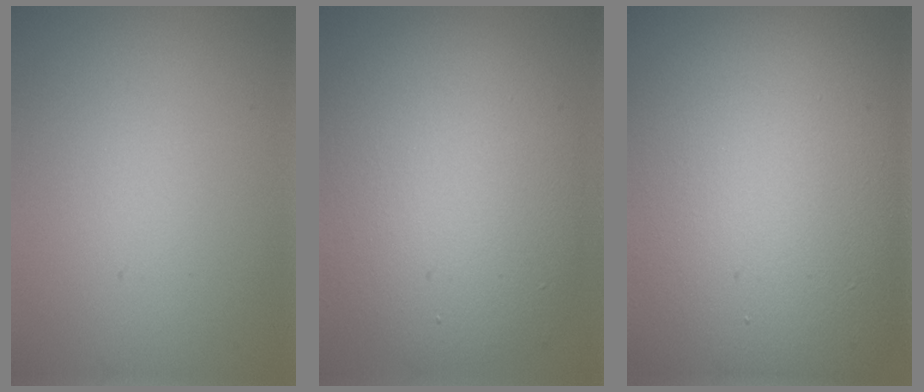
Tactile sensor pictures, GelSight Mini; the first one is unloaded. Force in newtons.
{"total": 10.4, "press": 10.4, "slide": 0.6}
{"total": 20.5, "press": 20.5, "slide": 1.1}